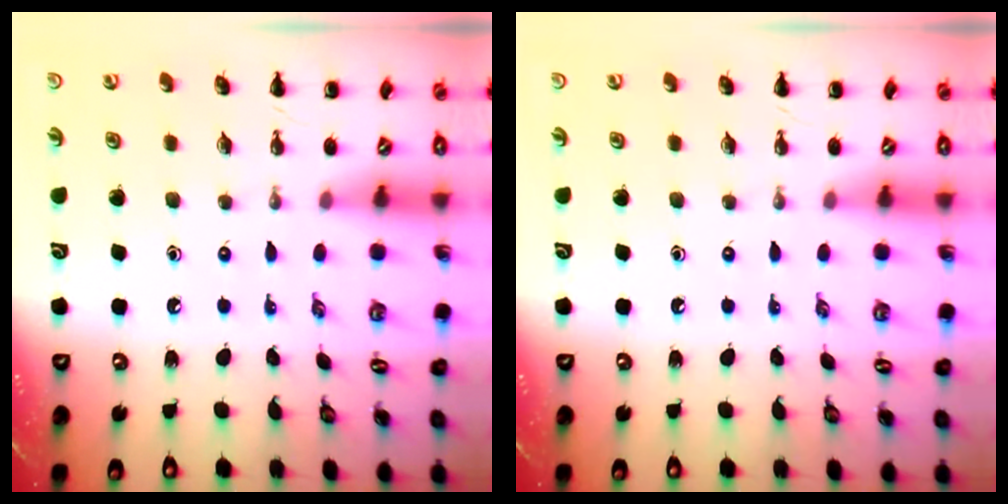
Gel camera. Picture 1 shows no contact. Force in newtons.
{"total": 0.0}